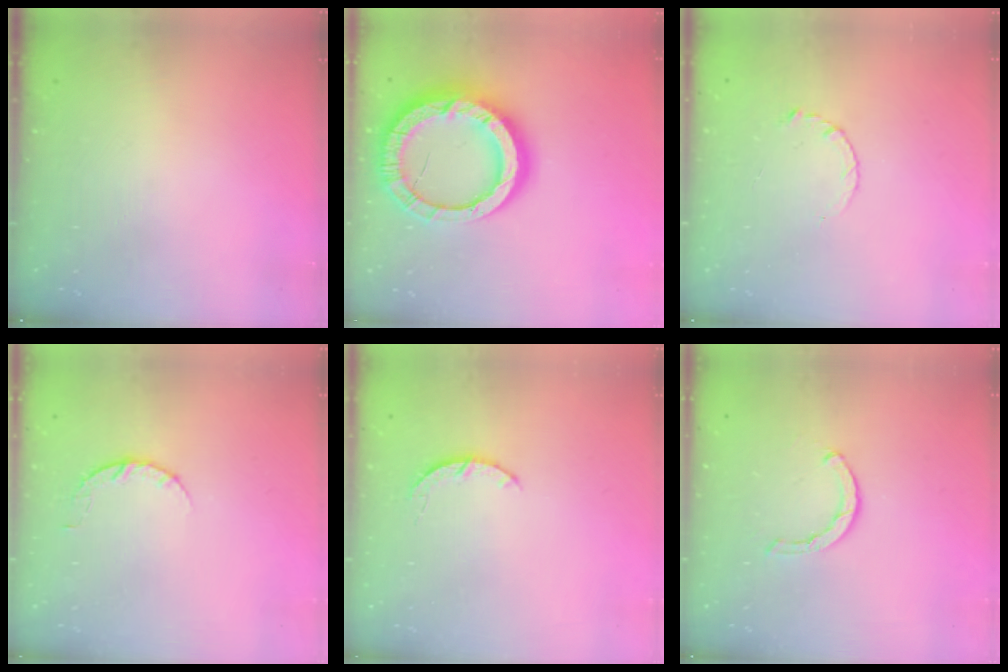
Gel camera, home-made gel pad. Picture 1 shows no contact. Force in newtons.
{"total": 21.5, "press": 21.5, "slide": 1.8}
{"total": 3.9, "press": 3.9, "slide": 0.5}
{"total": 5.2, "press": 5.2, "slide": 0.8}
{"total": 3.3, "press": 3.3, "slide": 0.5}
{"total": 2.1, "press": 2.1, "slide": 0.2}